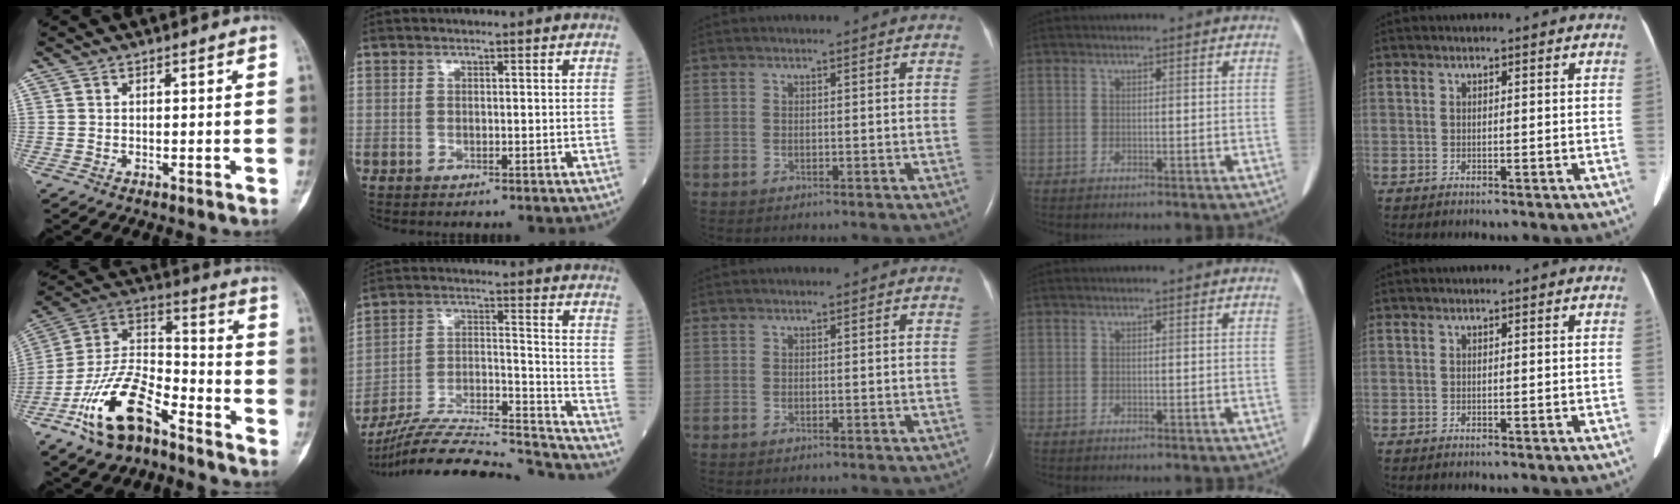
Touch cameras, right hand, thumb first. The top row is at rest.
{"thumb": {"total": 18.0, "force": [-10.6, 8.2, 12.0], "torque": [-0.218, 0.078, -0.201]}, "index": {"total": 24.5, "force": [-23.2, 0.2, 7.8], "torque": [-0.130, -0.004, -0.361]}}